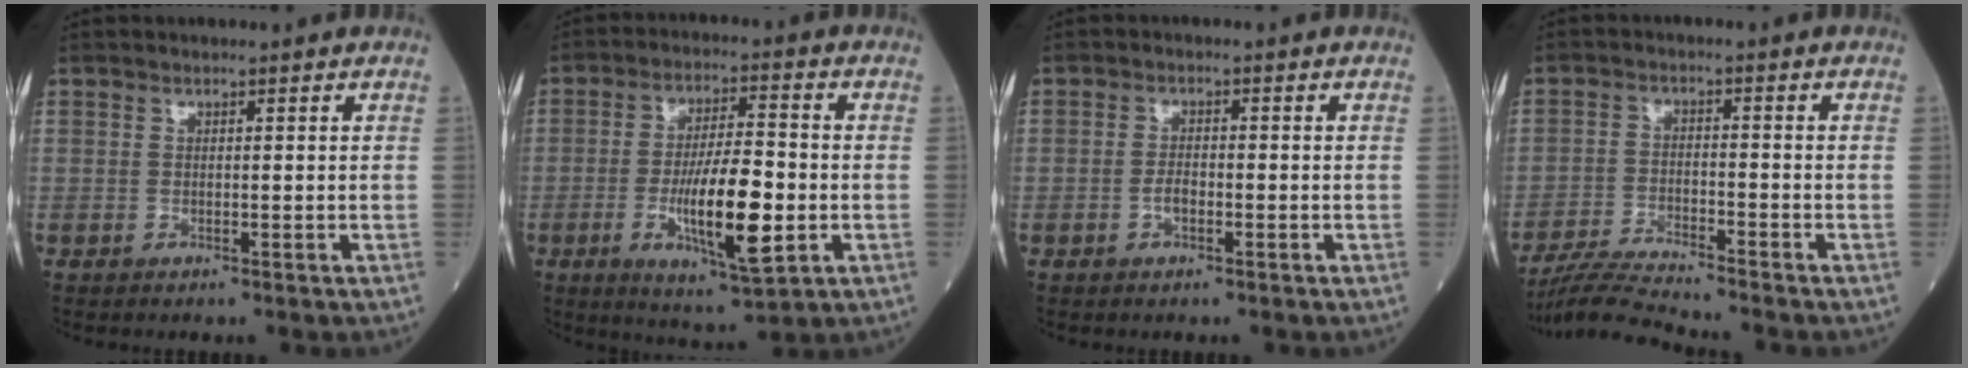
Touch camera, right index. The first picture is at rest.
{"total": 12.2, "force": [-2.8, 2.3, 11.6], "torque": [-0.207, -0.011, -0.044]}
{"total": 2.0, "force": [-0.8, 0.8, 1.6], "torque": [-0.028, 0.004, -0.011]}
{"total": 7.1, "force": [-6.7, -1.5, 1.8], "torque": [-0.039, -0.024, -0.126]}